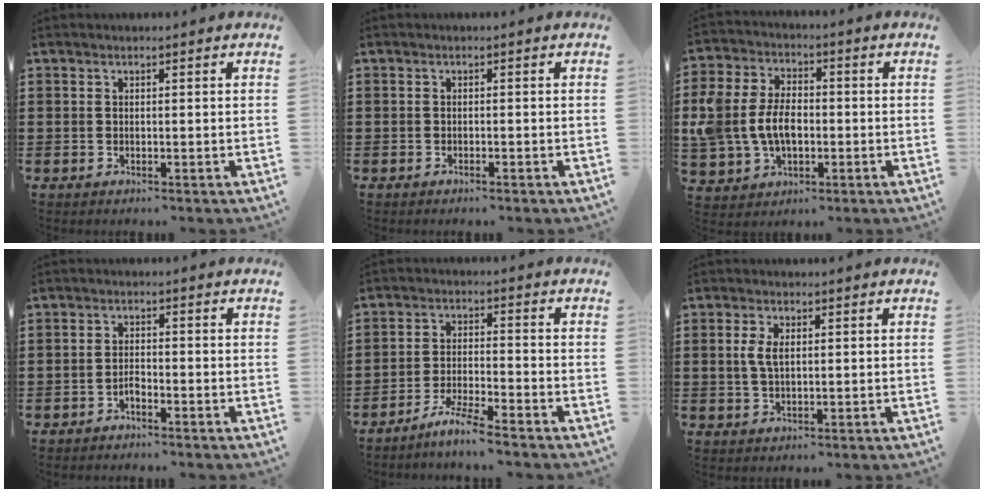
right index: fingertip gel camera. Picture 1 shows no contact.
{"total": 0.7, "force": [-0.7, -0.1, 0.2], "torque": [-0.006, -0.005, -0.014]}
{"total": 8.2, "force": [-0.8, 5.8, 5.8], "torque": [-0.153, 0.004, -0.022]}
{"total": 1.6, "force": [-1.3, 0.6, 0.6], "torque": [-0.016, 0.002, -0.027]}
{"total": 5.2, "force": [-4.7, -0.6, 2.1], "torque": [-0.049, -0.014, -0.093]}
{"total": 3.3, "force": [0.5, 1.6, 2.9], "torque": [-0.067, 0.006, 0.005]}